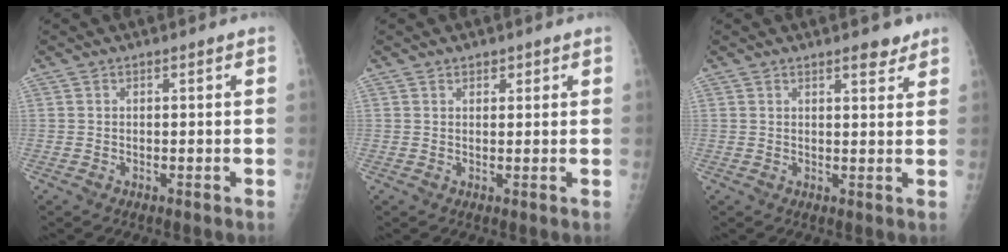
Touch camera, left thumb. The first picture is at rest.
{"total": 1.7, "force": [1.1, 1.1, 0.6], "torque": [0.006, -0.005, 0.013]}
{"total": 3.5, "force": [2.7, 1.2, 1.9], "torque": [-0.011, -0.016, 0.035]}